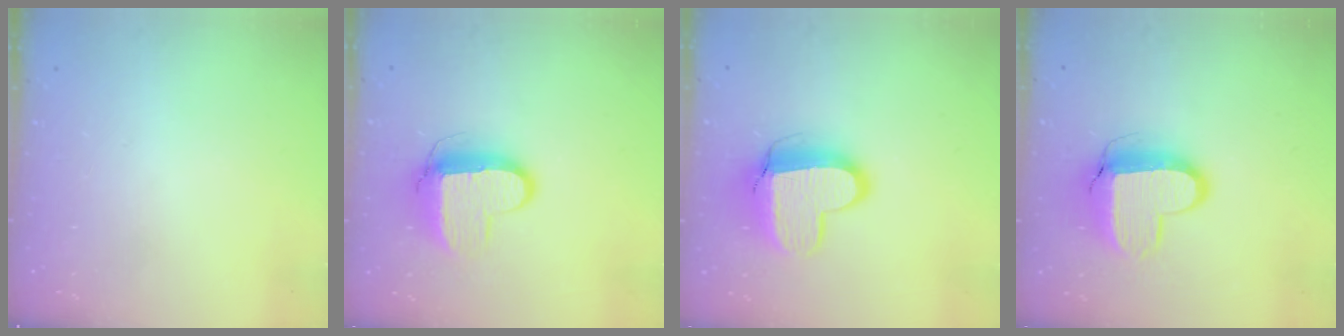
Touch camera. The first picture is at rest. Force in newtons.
{"total": 11.1, "press": 11.0, "slide": 0.9}
{"total": 12.8, "press": 12.8, "slide": 1.3}
{"total": 12.8, "press": 12.8, "slide": 1.0}